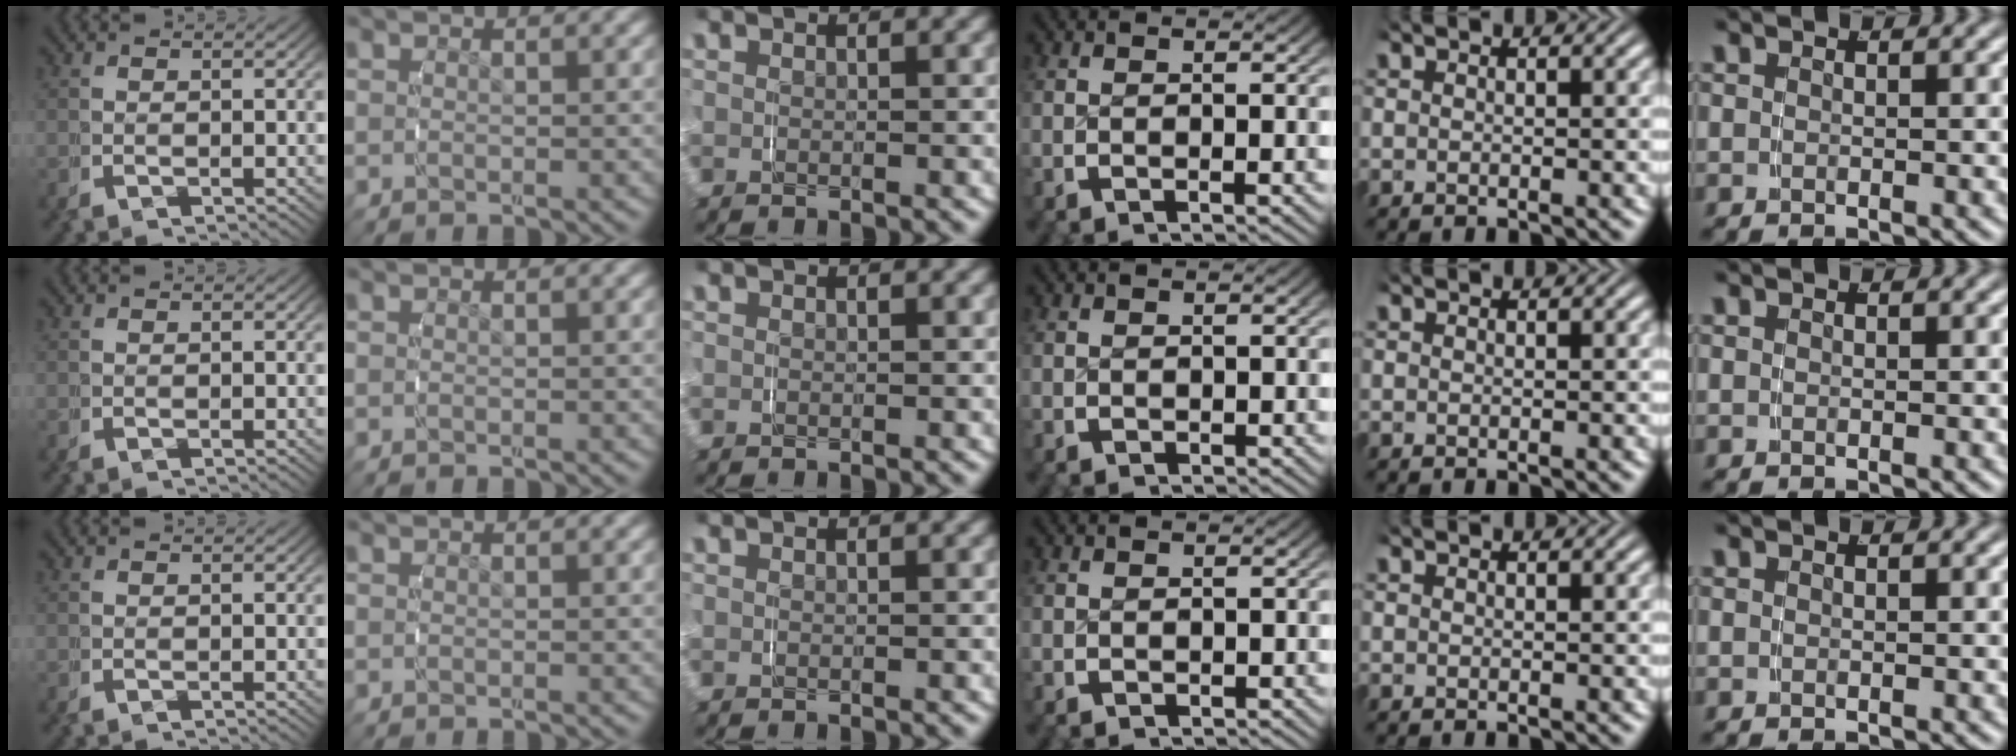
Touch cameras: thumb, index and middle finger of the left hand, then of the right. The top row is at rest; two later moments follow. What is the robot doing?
{"motion": "grasp_and_lifting", "object": "fork"}